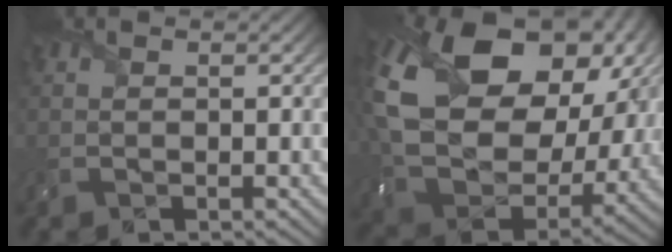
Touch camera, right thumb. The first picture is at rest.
{"total": 20.8, "force": [5.4, 14.9, 13.5], "torque": [-0.335, -0.013, 0.133]}